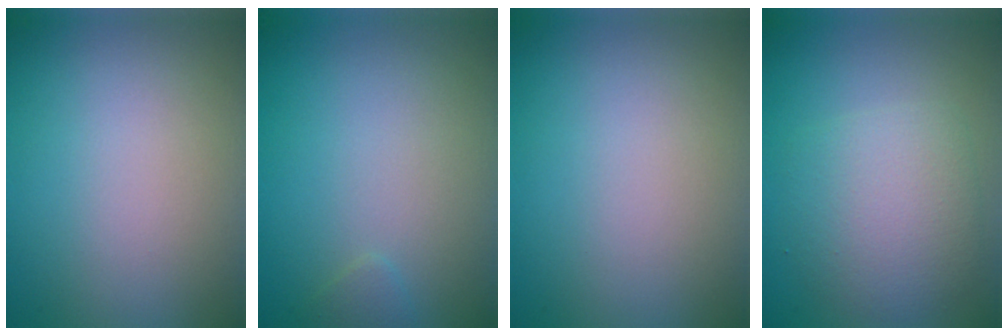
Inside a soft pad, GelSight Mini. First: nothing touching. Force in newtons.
{"total": 0.6, "press": 0.6, "slide": 0.1}
{"total": 0.0}
{"total": 4.5, "press": 4.5, "slide": 0.0}